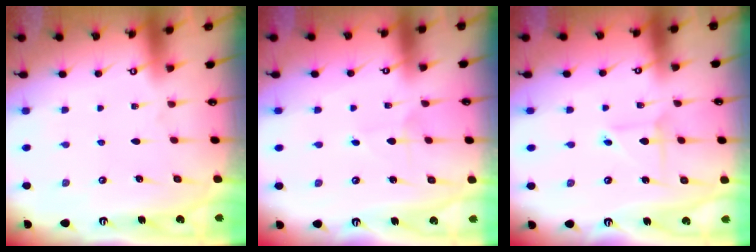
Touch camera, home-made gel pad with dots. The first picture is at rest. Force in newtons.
{"total": 2.5, "press": 2.5, "slide": 0.1}
{"total": 2.9, "press": 2.8, "slide": 0.3}